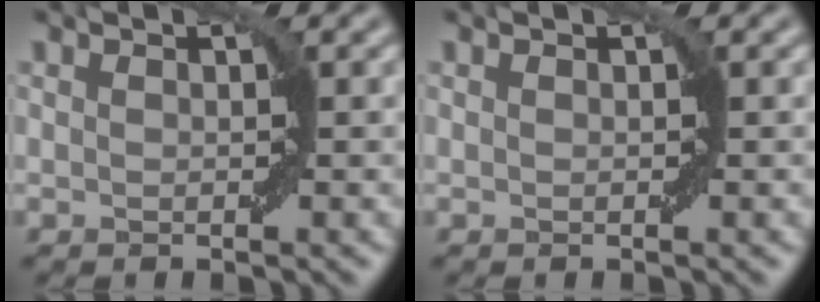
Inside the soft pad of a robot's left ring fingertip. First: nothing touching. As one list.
[{"total": 0.0}]